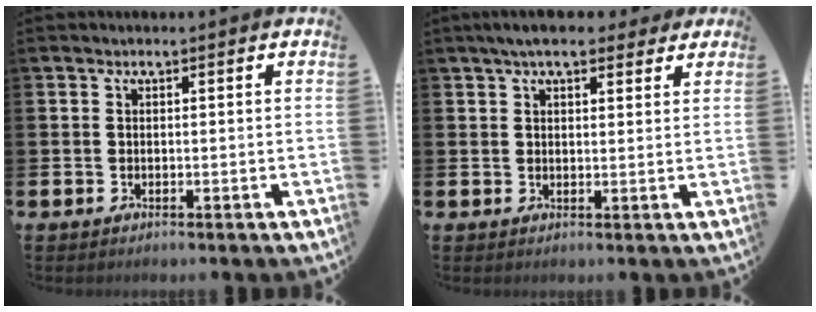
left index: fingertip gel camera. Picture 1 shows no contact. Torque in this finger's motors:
{"motor_torque": [1.08, -1.04, 0.17, 0.21]}